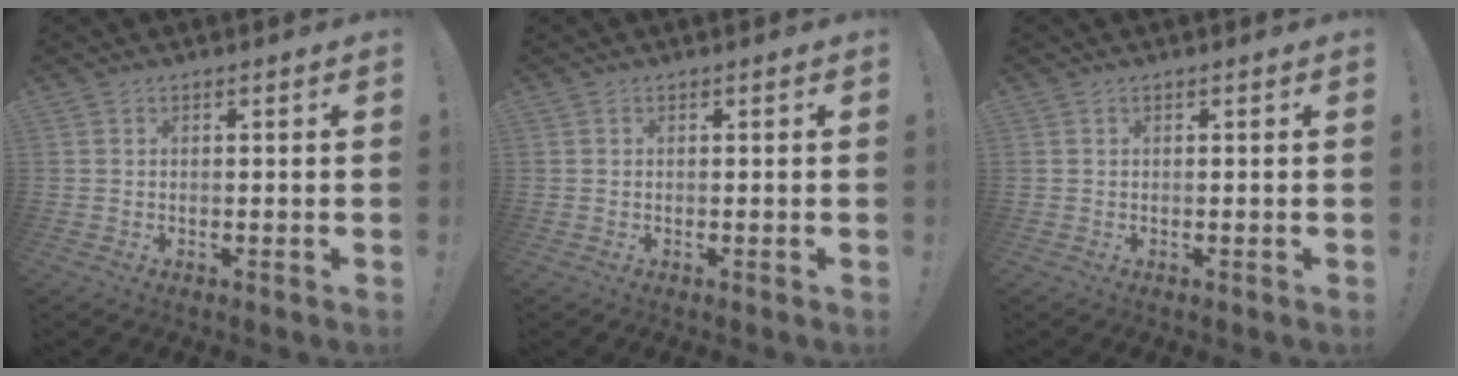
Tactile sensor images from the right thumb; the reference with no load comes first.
{"total": 0.0}
{"total": 0.0}